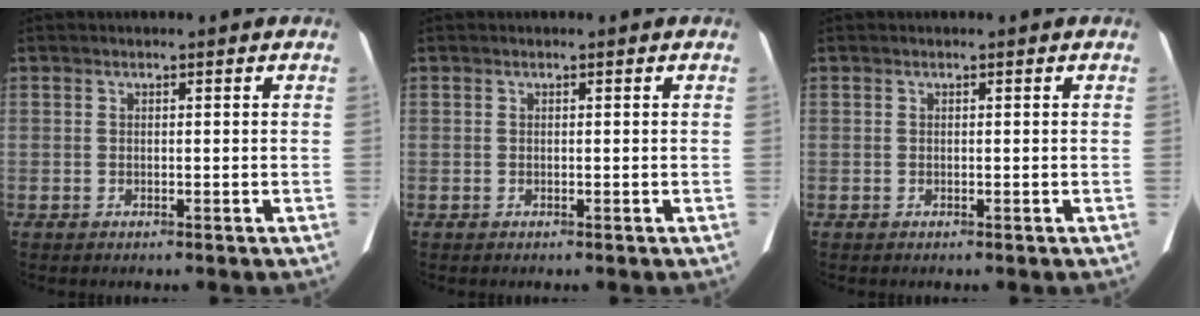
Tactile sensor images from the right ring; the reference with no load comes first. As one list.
[{"total": 0.0}, {"total": 0.0}]